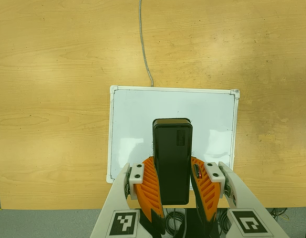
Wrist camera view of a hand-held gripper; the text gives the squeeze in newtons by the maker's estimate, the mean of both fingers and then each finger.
{"total": 8.4, "left": 6.7, "right": 10.1}